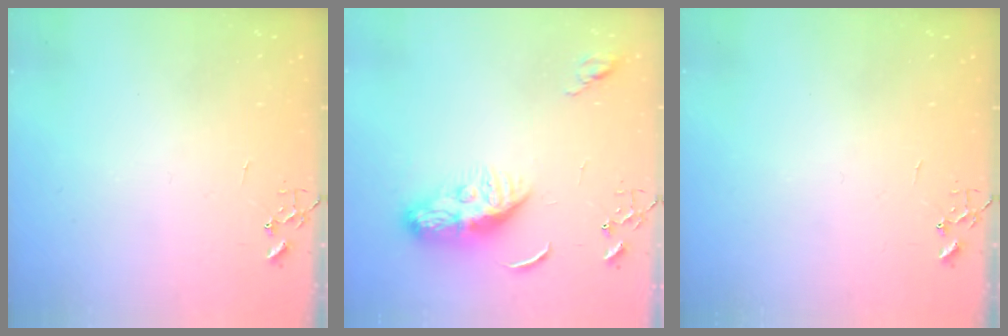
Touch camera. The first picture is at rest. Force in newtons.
{"total": 10.3, "press": 10.2, "slide": 0.9}
{"total": 0.0}